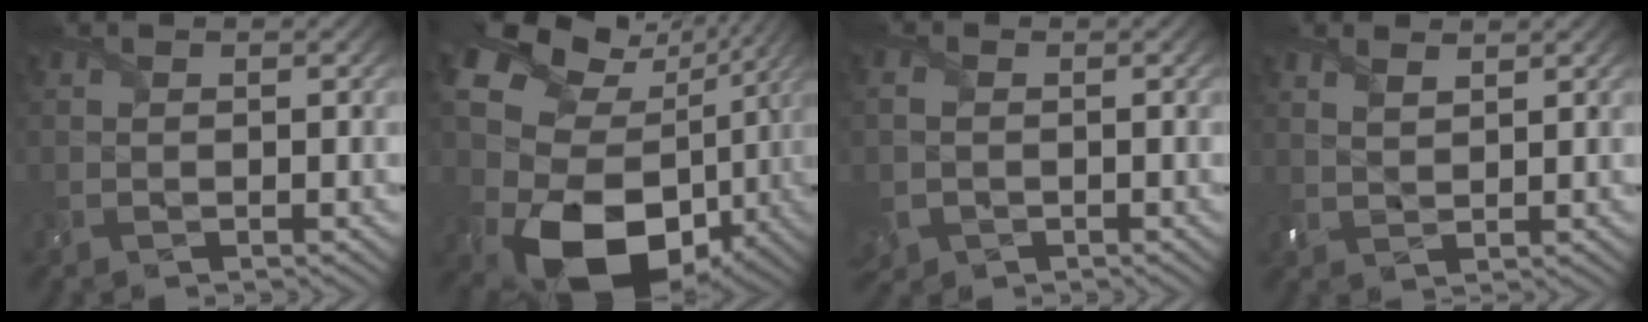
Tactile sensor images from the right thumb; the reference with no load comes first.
{"total": 20.5, "force": [-0.9, 16.2, 12.6], "torque": [-0.251, -0.061, 0.004]}
{"total": 4.0, "force": [-0.7, 3.3, 2.0], "torque": [-0.067, -0.015, -0.007]}
{"total": 2.3, "force": [1.5, 1.0, 1.4], "torque": [-0.041, -0.001, 0.036]}